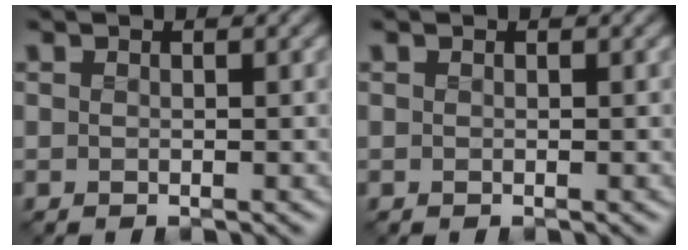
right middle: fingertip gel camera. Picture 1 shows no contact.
{"total": 0.0}